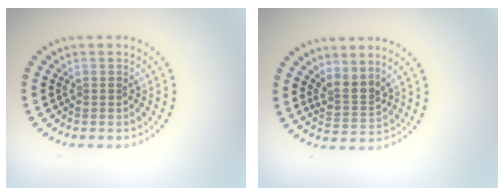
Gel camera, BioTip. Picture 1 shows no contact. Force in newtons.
{"total": 2.6, "press": 1.9, "slide": 1.7}